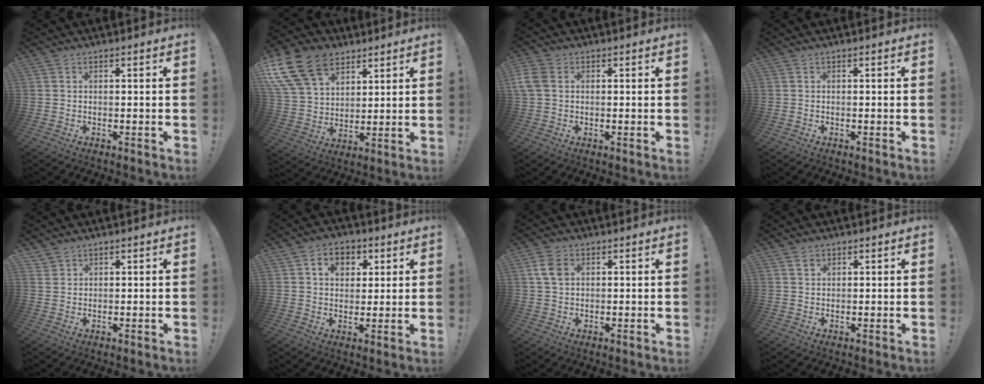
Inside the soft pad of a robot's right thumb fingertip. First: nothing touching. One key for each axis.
{"total": 18.9, "fx": 10.2, "fy": 12.6, "fz": 9.8, "tx": -0.189, "ty": -0.051, "tz": 0.194}
{"total": 5.8, "fx": 1.0, "fy": 4.5, "fz": 3.6, "tx": -0.076, "ty": 0.004, "tz": 0.019}
{"total": 0.0}
{"total": 1.6, "fx": 1.4, "fy": 0.6, "fz": 0.1, "tx": 0.000, "ty": -0.010, "tz": 0.027}
{"total": 8.2, "fx": 3.1, "fy": 6.6, "fz": 3.9, "tx": -0.049, "ty": -0.007, "tz": 0.057}
{"total": 6.3, "fx": 1.9, "fy": 4.5, "fz": 3.9, "tx": -0.062, "ty": 0.001, "tz": 0.037}
{"total": 1.9, "fx": 1.3, "fy": 1.3, "fz": 0.5, "tx": 0.001, "ty": -0.008, "tz": 0.023}